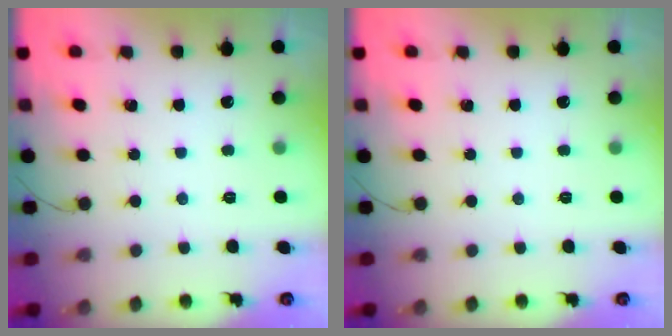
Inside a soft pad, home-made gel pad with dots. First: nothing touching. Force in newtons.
{"total": 0.0}